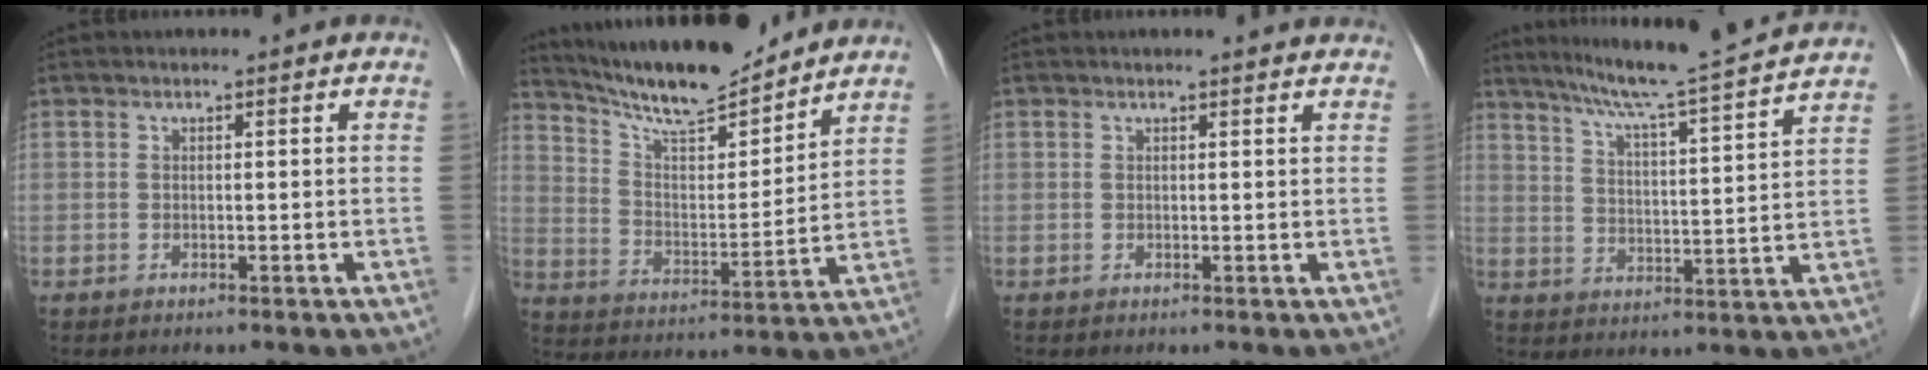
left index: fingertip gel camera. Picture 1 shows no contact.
{"total": 14.6, "force": [13.4, 1.8, 5.6], "torque": [-0.102, -0.001, 0.231]}
{"total": 3.3, "force": [3.2, 0.3, 0.7], "torque": [-0.013, 0.005, 0.027]}
{"total": 16.9, "force": [14.9, -1.4, 7.8], "torque": [-0.132, -0.012, 0.207]}